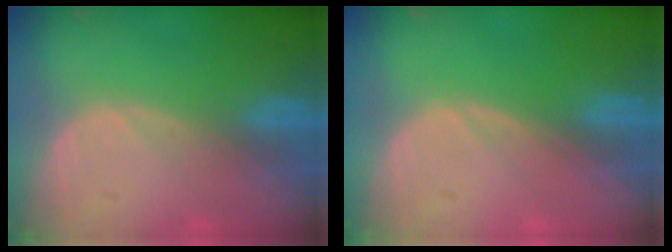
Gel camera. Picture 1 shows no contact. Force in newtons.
{"total": 0.0}